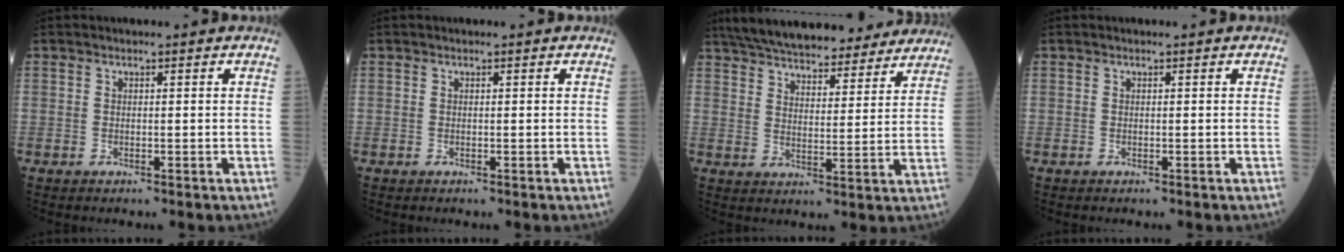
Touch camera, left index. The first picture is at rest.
{"total": 0.0}
{"total": 23.5, "force": [20.8, 5.8, 9.4], "torque": [-0.151, 0.027, 0.281]}
{"total": 0.0}